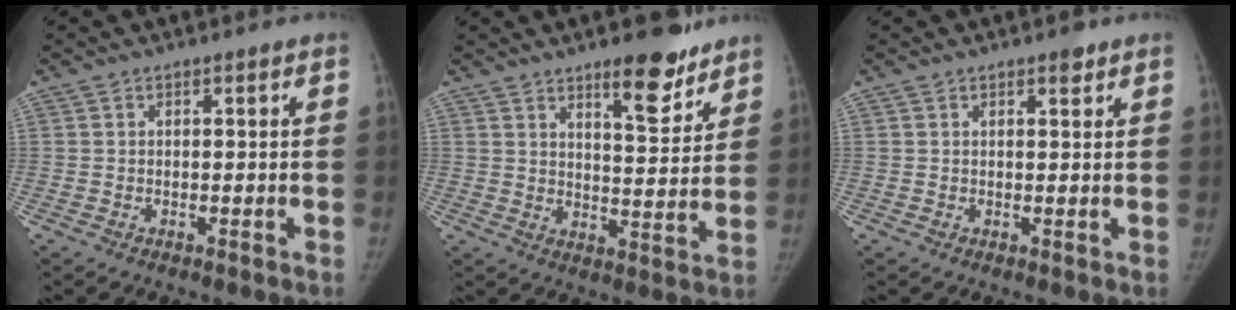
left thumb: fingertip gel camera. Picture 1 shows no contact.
{"total": 10.7, "force": [7.5, 3.5, 6.7], "torque": [-0.068, -0.053, 0.113]}
{"total": 1.7, "force": [1.2, 0.8, 1.0], "torque": [-0.007, -0.005, 0.015]}